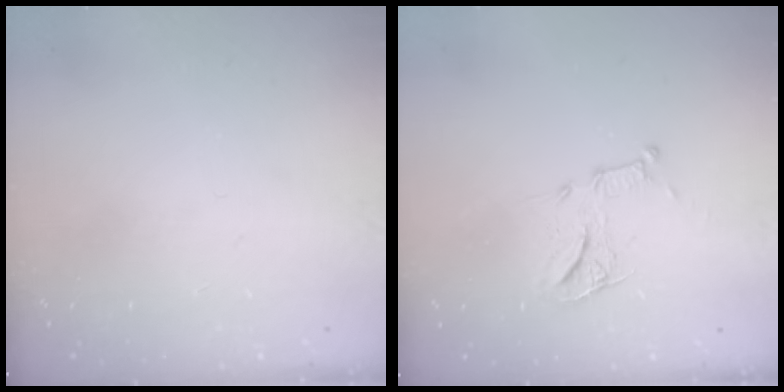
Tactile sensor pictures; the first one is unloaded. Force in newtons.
{"total": 11.0, "press": 10.9, "slide": 0.4}